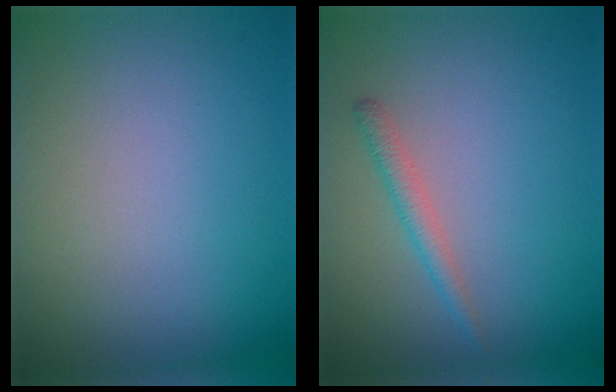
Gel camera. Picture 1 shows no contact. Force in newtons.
{"total": 1.5, "press": 1.5, "slide": 0.1}